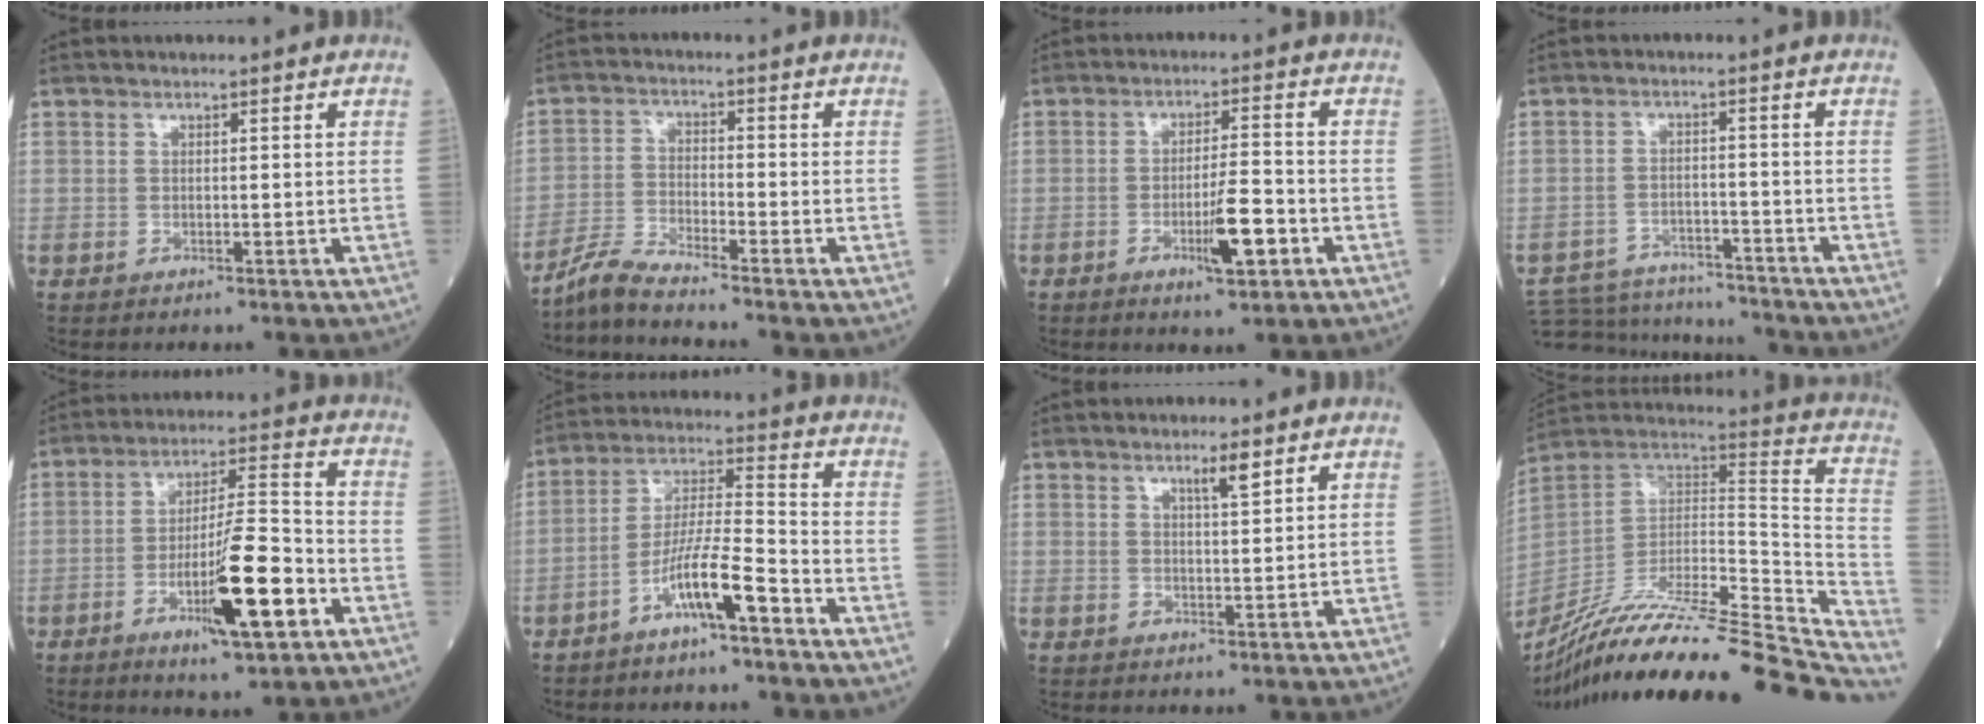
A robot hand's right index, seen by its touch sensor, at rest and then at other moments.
{"total": 5.2, "force": [-4.9, -1.2, 1.3], "torque": [-0.035, -0.019, -0.099]}
{"total": 6.6, "force": [-2.6, 0.8, 6.0], "torque": [-0.103, -0.004, -0.040]}
{"total": 12.5, "force": [-12.1, 2.3, 2.2], "torque": [-0.040, 0.010, -0.176]}
{"total": 13.1, "force": [-5.0, 1.5, 12.0], "torque": [-0.206, -0.007, -0.080]}
{"total": 8.7, "force": [-5.2, 0.5, 7.0], "torque": [-0.138, 0.007, -0.095]}
{"total": 2.7, "force": [1.8, 0.0, 2.0], "torque": [-0.040, -0.001, 0.034]}
{"total": 38.9, "force": [-32.7, 3.4, 20.8], "torque": [-0.267, -0.060, -0.480]}